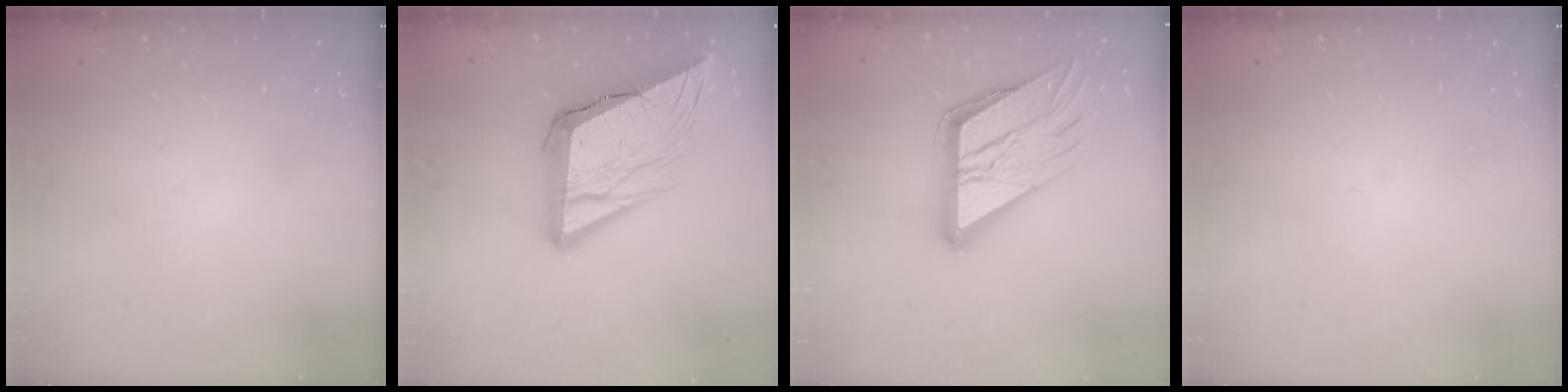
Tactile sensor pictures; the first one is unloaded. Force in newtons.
{"total": 18.2, "press": 18.0, "slide": 2.6}
{"total": 21.5, "press": 21.3, "slide": 2.9}
{"total": 0.0}